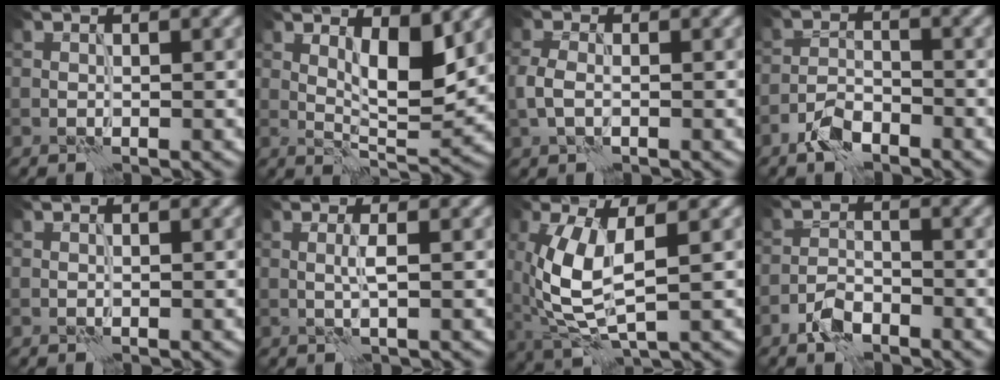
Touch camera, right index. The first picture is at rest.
{"total": 5.0, "force": [2.0, 1.6, 4.3], "torque": [-0.076, -0.005, 0.037]}
{"total": 2.0, "force": [-0.4, 1.2, 1.5], "torque": [-0.040, 0.002, -0.011]}
{"total": 3.0, "force": [-2.2, 1.2, 1.6], "torque": [-0.030, 0.006, -0.050]}
{"total": 0.0}
{"total": 1.2, "force": [0.2, -0.2, 1.2], "torque": [-0.030, 0.002, 0.002]}
{"total": 6.6, "force": [0.2, 2.6, 6.0], "torque": [-0.150, -0.005, 0.009]}
{"total": 2.6, "force": [-1.9, 1.1, 1.5], "torque": [-0.026, 0.006, -0.042]}